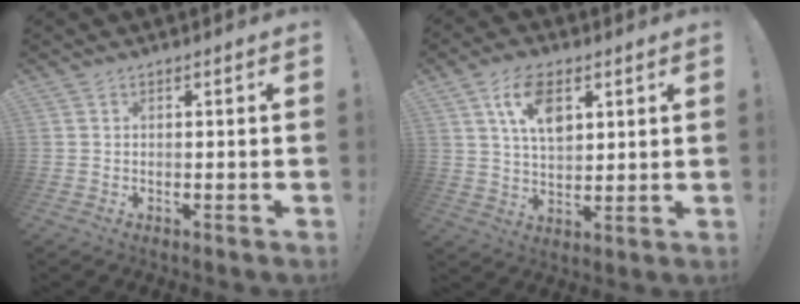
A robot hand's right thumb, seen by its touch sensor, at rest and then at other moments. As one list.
[{"total": 11.4, "force": [4.9, 6.6, 8.0], "torque": [-0.133, 0.001, 0.091]}]